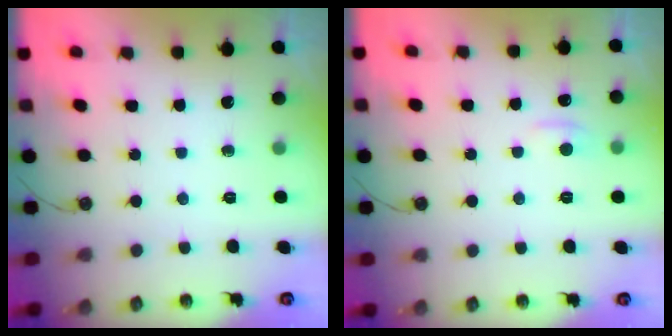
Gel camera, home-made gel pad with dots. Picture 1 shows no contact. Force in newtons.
{"total": 1.7, "press": 1.6, "slide": 0.5}